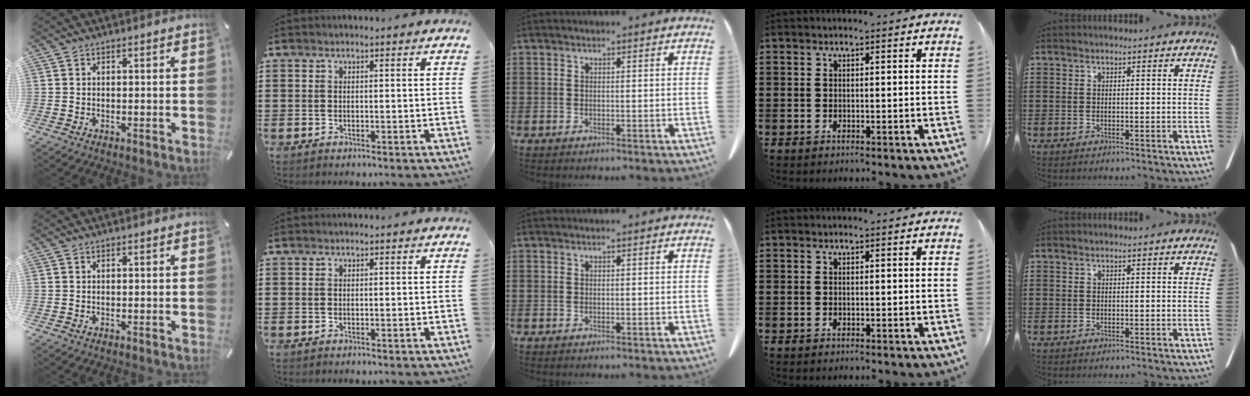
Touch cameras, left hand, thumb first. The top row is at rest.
{}